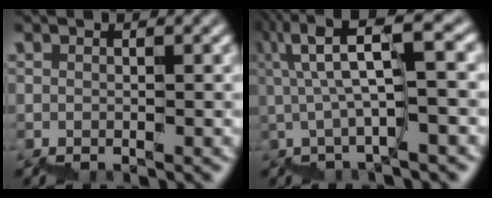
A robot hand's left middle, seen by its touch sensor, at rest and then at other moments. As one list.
[{"total": 7.5, "force": [2.1, 1.1, 7.1], "torque": [-0.106, 0.037, 0.036]}]